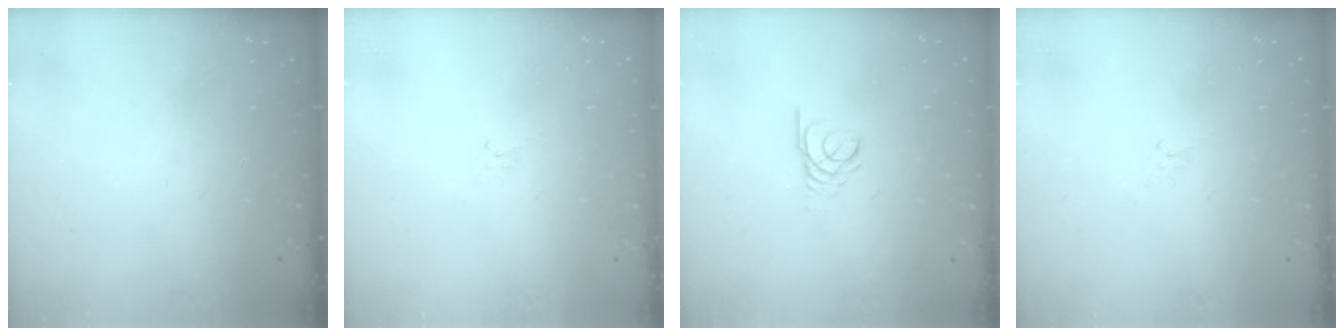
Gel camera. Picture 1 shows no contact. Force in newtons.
{"total": 2.1, "press": 2.0, "slide": 0.6}
{"total": 2.7, "press": 2.7, "slide": 0.3}
{"total": 2.1, "press": 2.0, "slide": 0.6}